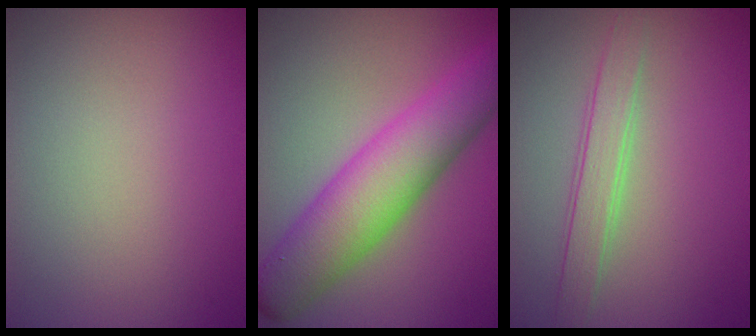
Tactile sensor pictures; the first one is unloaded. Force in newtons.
{"total": 8.5, "press": 8.5, "slide": 0.0}
{"total": 2.4, "press": 2.4, "slide": 0.1}